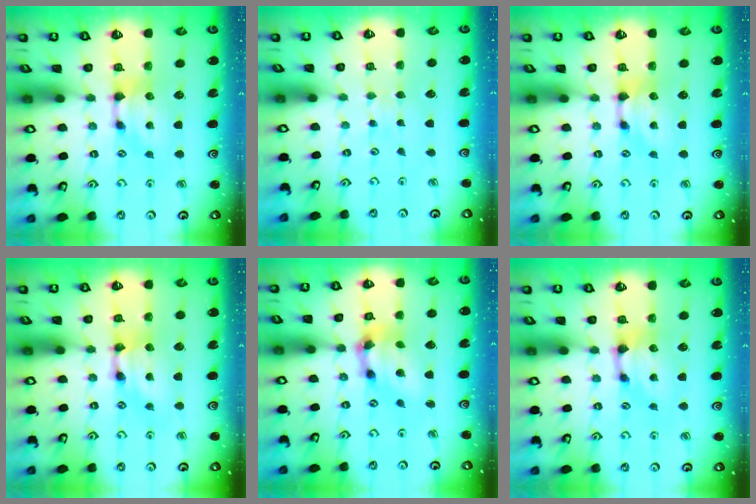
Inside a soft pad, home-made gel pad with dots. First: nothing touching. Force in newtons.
{"total": 3.6, "press": 3.6, "slide": 0.3}
{"total": 0.0}
{"total": 1.9, "press": 1.9, "slide": 0.1}
{"total": 6.4, "press": 6.0, "slide": 2.0}
{"total": 0.7, "press": 0.1, "slide": 0.7}